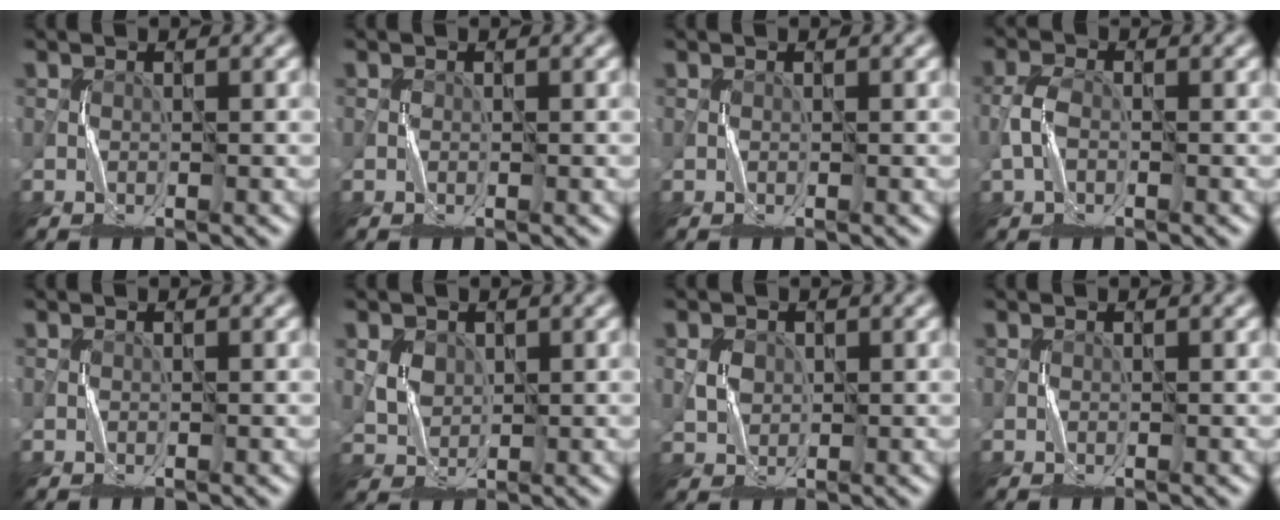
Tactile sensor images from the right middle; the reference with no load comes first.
{"total": 0.0}
{"total": 0.0}
{"total": 1.9, "force": [-0.6, 1.0, 1.4], "torque": [-0.032, 0.005, -0.015]}
{"total": 0.0}
{"total": 2.1, "force": [1.2, 1.6, 0.7], "torque": [-0.018, -0.007, 0.025]}
{"total": 1.3, "force": [0.6, 1.1, 0.3], "torque": [-0.006, -0.003, 0.011]}
{"total": 0.0}